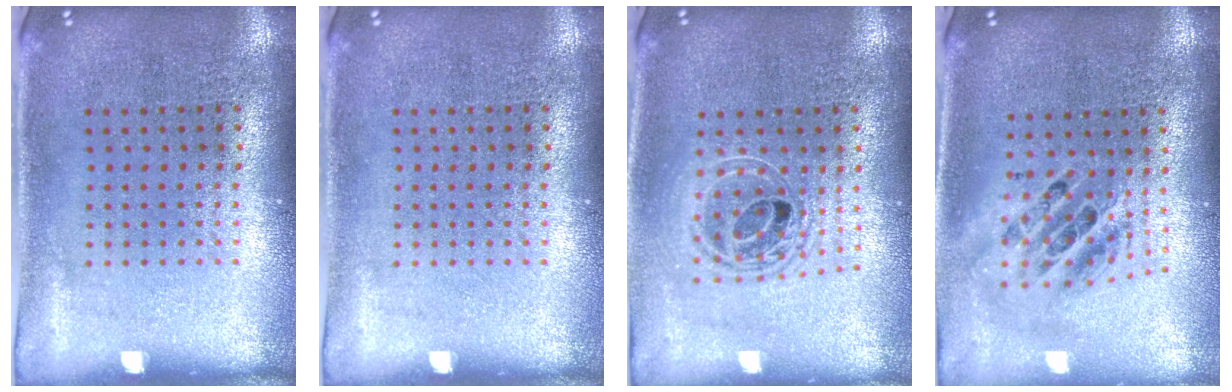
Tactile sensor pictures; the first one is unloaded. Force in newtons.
{"total": 0.0}
{"total": 1.6, "press": 1.3, "slide": 0.9}
{"total": 2.0, "press": 1.5, "slide": 1.3}